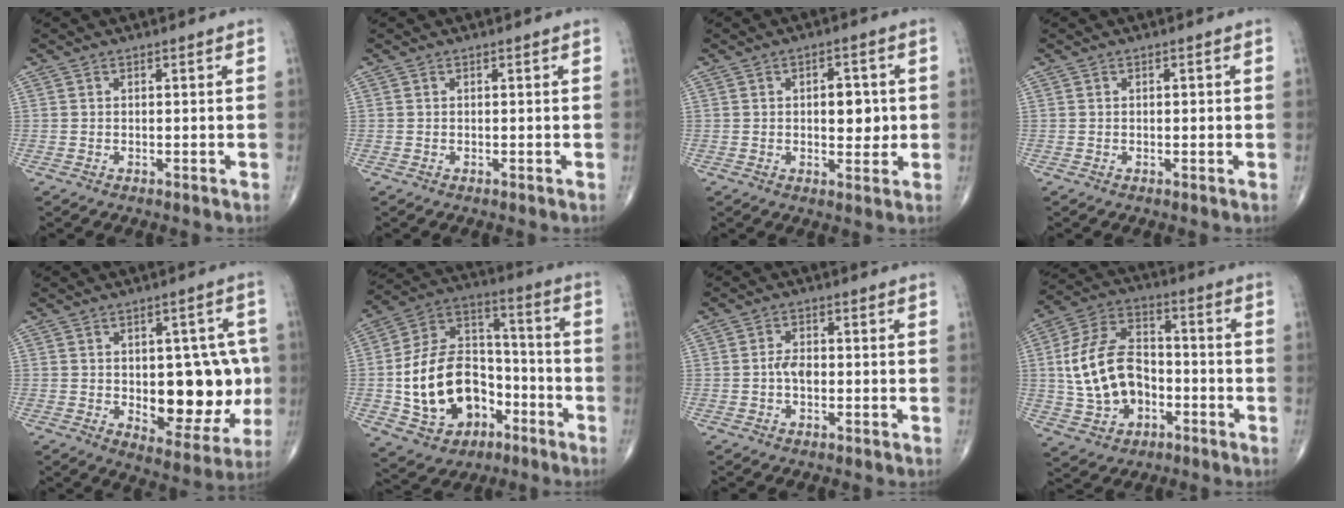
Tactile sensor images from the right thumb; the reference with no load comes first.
{"total": 0.0}
{"total": 6.0, "force": [0.4, 3.3, 5.0], "torque": [-0.048, 0.000, 0.007]}
{"total": 0.9, "force": [0.0, 0.5, 0.7], "torque": [-0.008, 0.001, 0.000]}
{"total": 16.8, "force": [-1.3, 9.0, 14.1], "torque": [-0.133, 0.002, -0.001]}
{"total": 19.9, "force": [-5.9, 14.2, 12.5], "torque": [-0.191, 0.059, -0.092]}
{"total": 3.0, "force": [-0.5, 1.8, 2.4], "torque": [-0.039, 0.007, -0.014]}
{"total": 15.6, "force": [-2.3, 11.0, 10.9], "torque": [-0.192, 0.034, -0.040]}